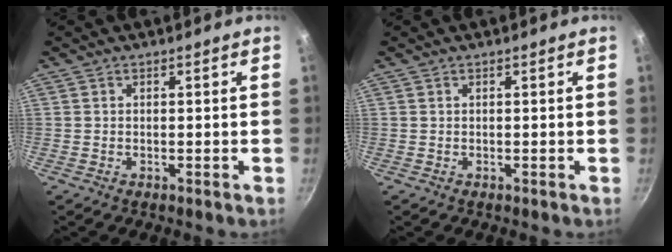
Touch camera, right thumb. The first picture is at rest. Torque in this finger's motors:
{"motor_torque": [0.00, 0.00, -0.09, -0.09, 0.03]}